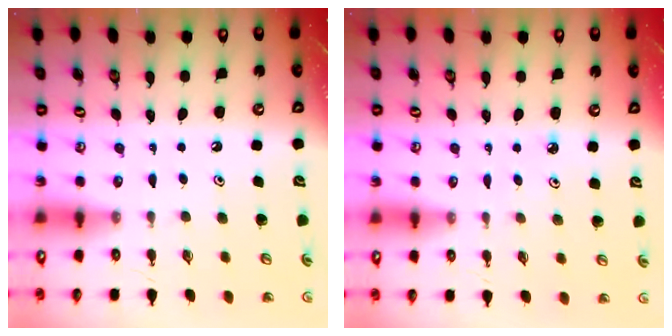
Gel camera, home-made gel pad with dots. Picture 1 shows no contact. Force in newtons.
{"total": 2.2, "press": 2.2, "slide": 0.3}